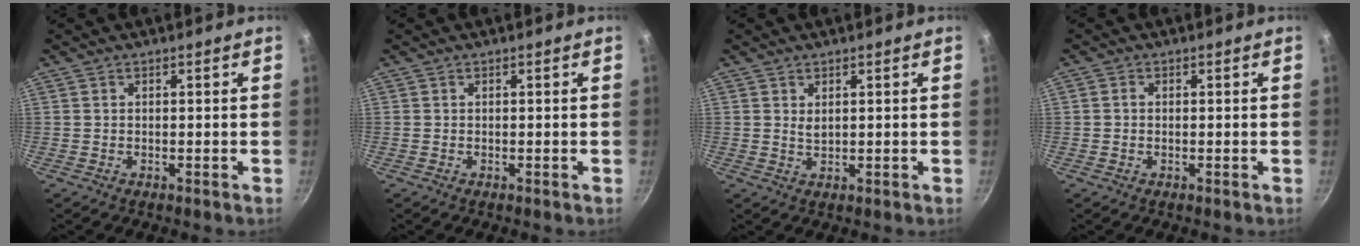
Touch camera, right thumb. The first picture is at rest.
{"total": 0.0}
{"total": 1.6, "force": [0.7, 0.8, 1.2], "torque": [-0.019, -0.006, 0.014]}
{"total": 0.9, "force": [-0.1, 0.8, 0.5], "torque": [-0.009, 0.004, -0.004]}